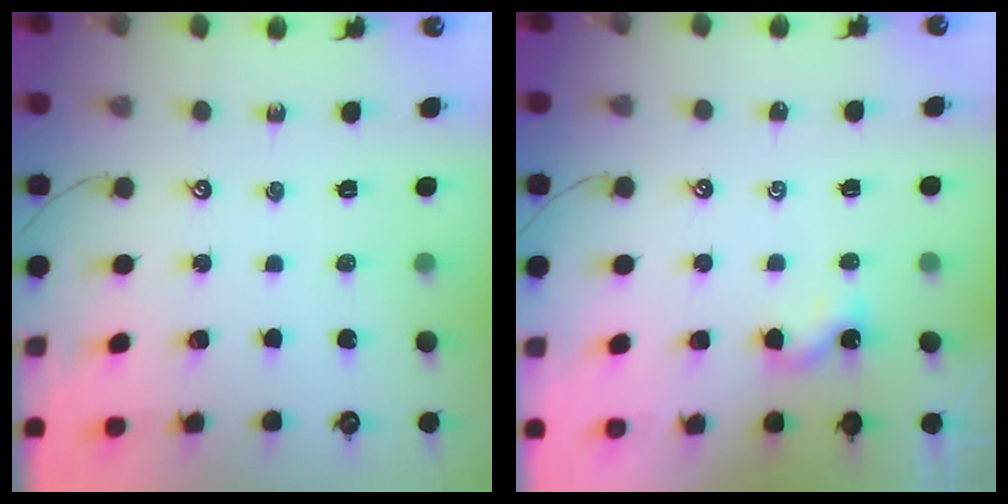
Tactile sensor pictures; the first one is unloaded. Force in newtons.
{"total": 0.0}